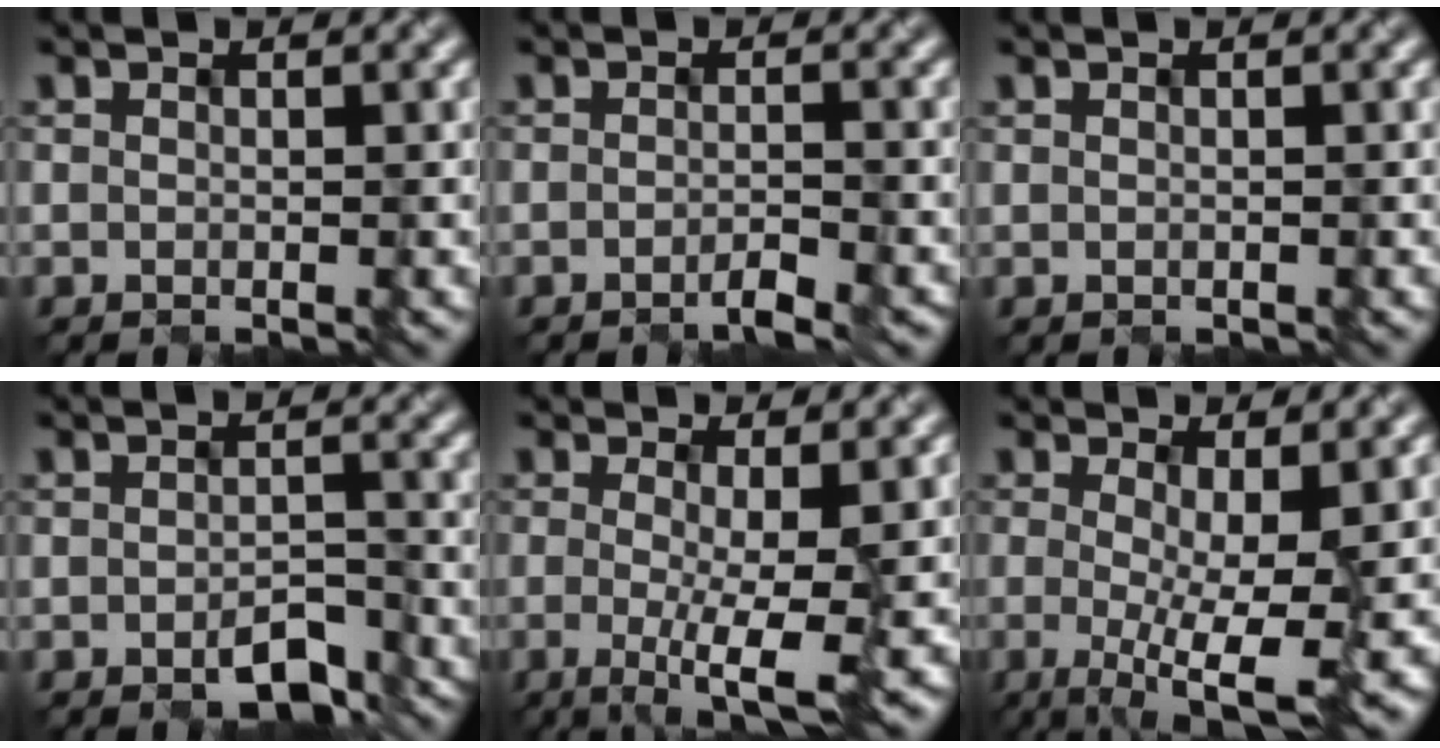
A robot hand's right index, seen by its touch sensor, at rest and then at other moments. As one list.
[{"total": 1.7, "force": [-1.3, 0.3, 1.1], "torque": [-0.018, -0.001, -0.021]}, {"total": 0.0}, {"total": 3.1, "force": [-1.9, 1.5, 1.9], "torque": [-0.032, -0.006, -0.022]}, {"total": 5.7, "force": [-0.8, 1.1, 5.6], "torque": [-0.076, -0.012, -0.009]}, {"total": 7.1, "force": [-0.6, 1.8, 6.8], "torque": [-0.098, -0.014, -0.004]}]